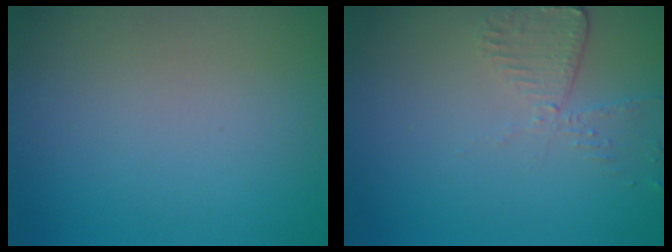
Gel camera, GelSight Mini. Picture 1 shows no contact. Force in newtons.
{"total": 2.6, "press": 2.3, "slide": 1.2}